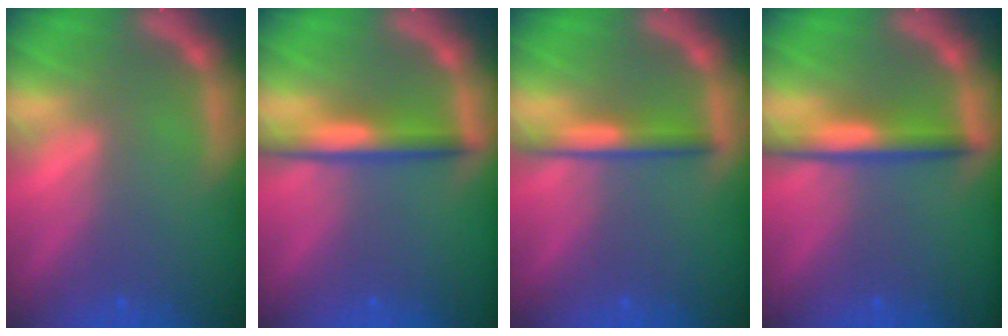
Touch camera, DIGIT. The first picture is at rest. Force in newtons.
{"total": 4.0}
{"total": 3.0}
{"total": 4.0}